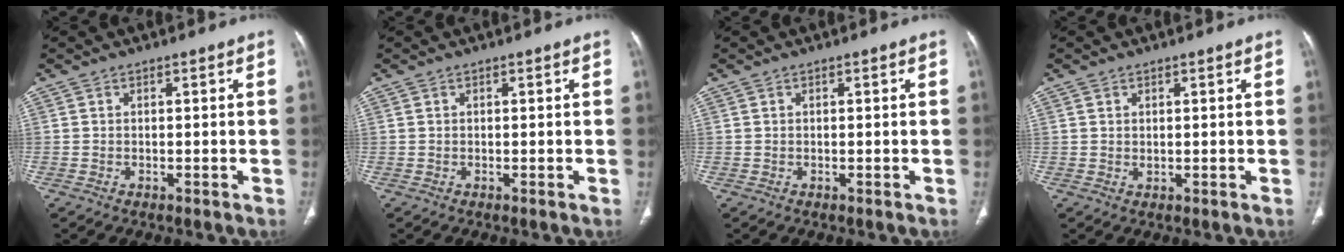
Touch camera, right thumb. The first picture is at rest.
{"total": 0.0}
{"total": 0.0}
{"total": 0.7, "force": [0.4, 0.5, 0.3], "torque": [-0.004, -0.004, 0.008]}